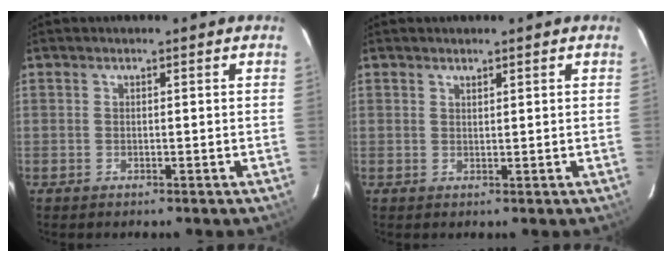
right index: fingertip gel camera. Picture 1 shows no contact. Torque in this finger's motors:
{"motor_torque": [-0.13, 0.22, -0.03, -0.01]}